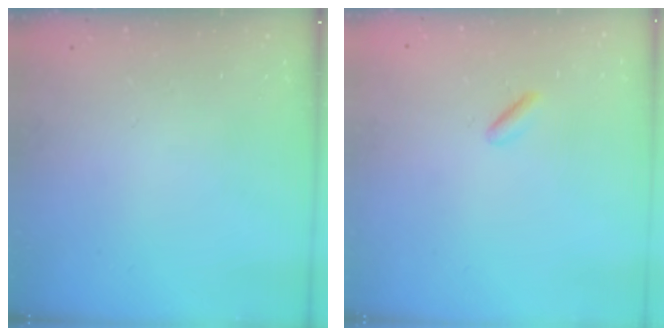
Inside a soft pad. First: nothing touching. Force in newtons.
{"total": 1.1, "press": 0.9, "slide": 0.7}